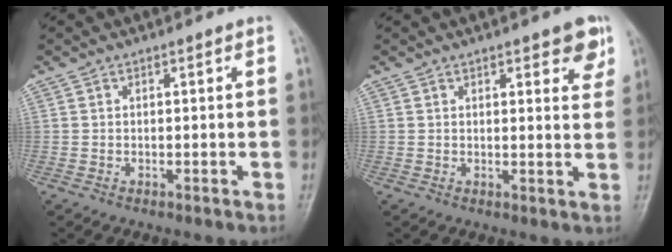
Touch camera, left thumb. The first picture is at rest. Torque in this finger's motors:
{"motor_torque": [-0.06, -0.04, -0.11, -0.11, 0.07]}